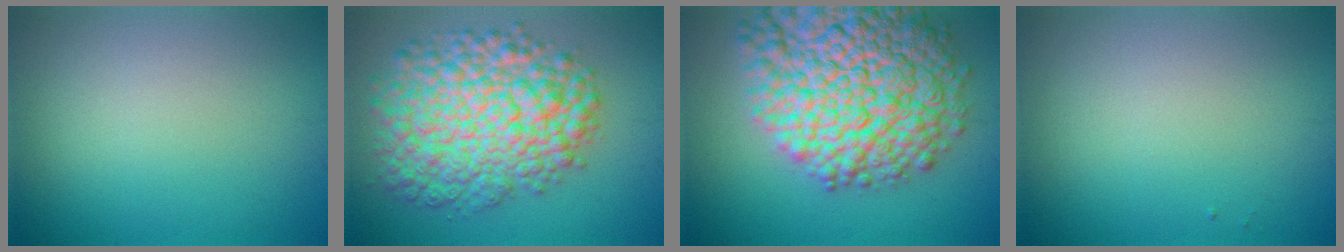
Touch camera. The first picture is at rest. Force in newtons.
{"total": 9.9, "press": 9.9, "slide": 0.3}
{"total": 15.1, "press": 15.0, "slide": 0.6}
{"total": 0.0}